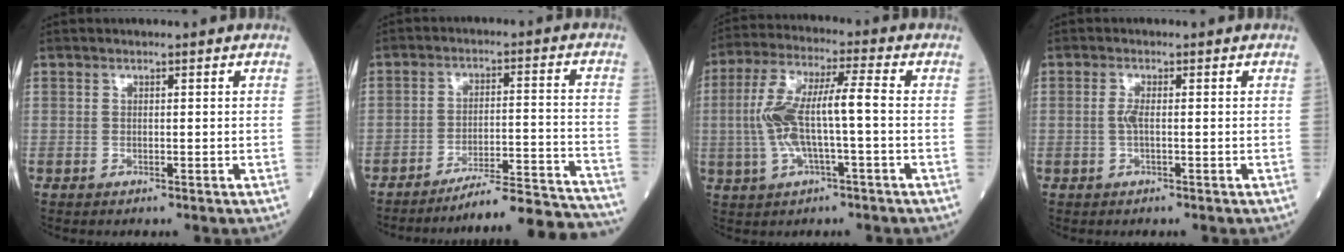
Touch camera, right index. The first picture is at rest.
{"total": 18.7, "force": [-18.1, -0.9, 4.5], "torque": [-0.029, 0.008, -0.246]}
{"total": 11.1, "force": [-0.7, 1.7, 10.9], "torque": [-0.223, 0.023, -0.015]}
{"total": 1.7, "force": [-0.1, 0.3, 1.7], "torque": [-0.039, 0.000, -0.004]}